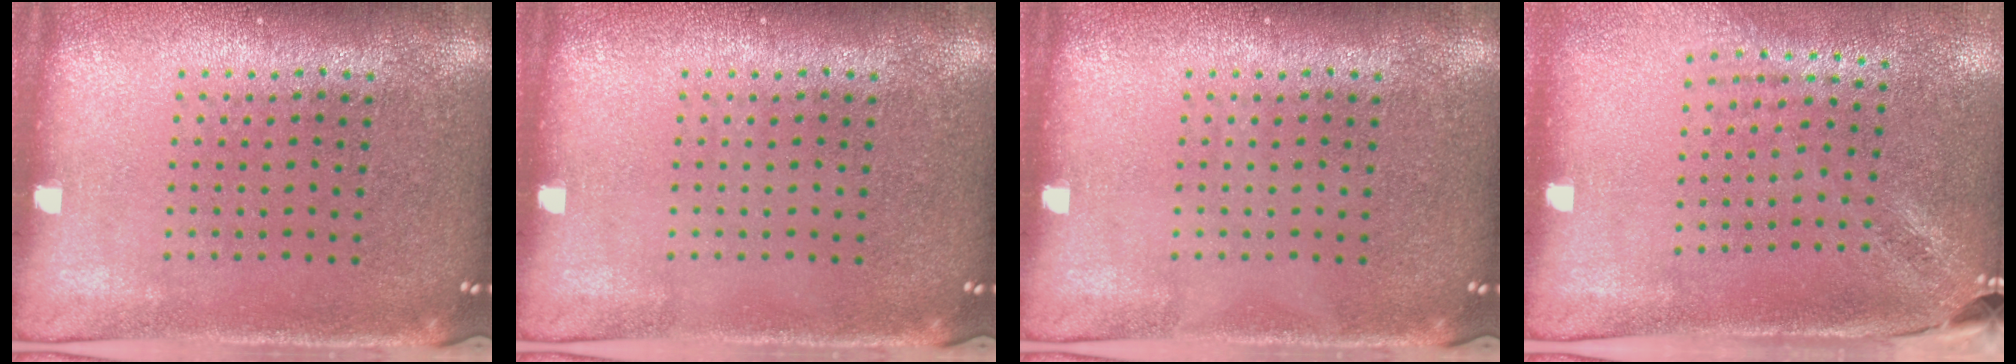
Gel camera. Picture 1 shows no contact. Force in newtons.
{"total": 0.0}
{"total": 0.0}
{"total": 1.9, "press": 1.5, "slide": 1.2}